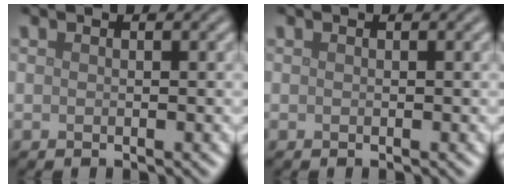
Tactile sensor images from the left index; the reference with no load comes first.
{"total": 0.0}